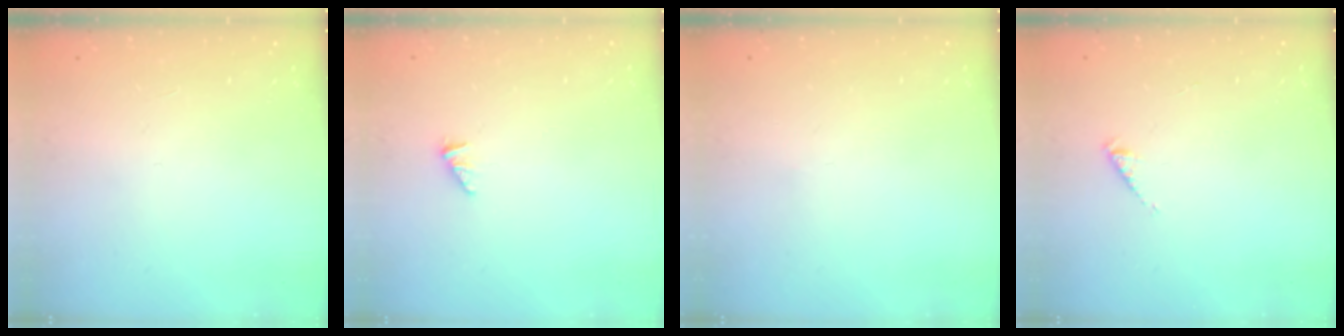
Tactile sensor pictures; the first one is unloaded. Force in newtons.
{"total": 0.8, "press": 0.8, "slide": 0.2}
{"total": 0.0}
{"total": 1.6, "press": 1.6, "slide": 0.3}